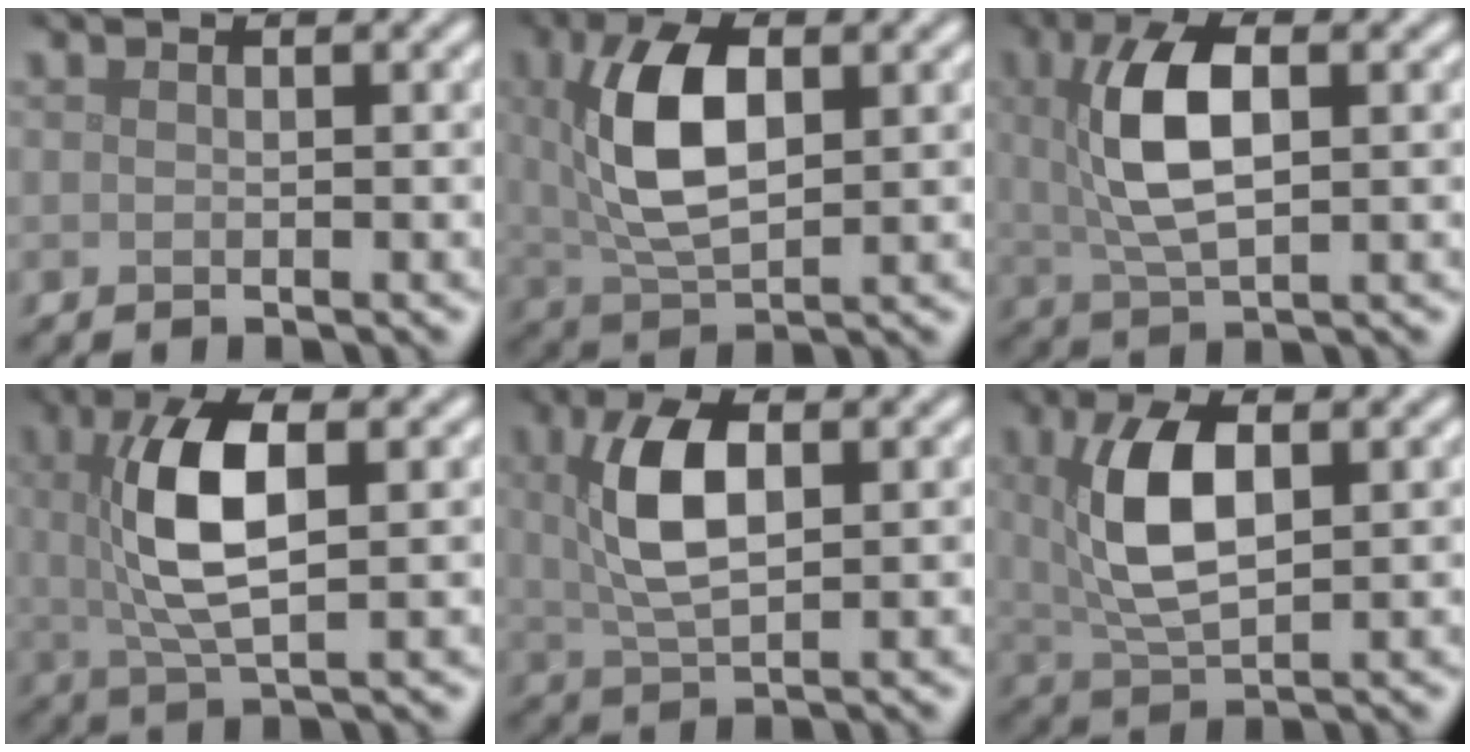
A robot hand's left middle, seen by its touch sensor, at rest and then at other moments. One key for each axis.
{"total": 7.4, "fx": 1.5, "fy": 3.6, "fz": 6.3, "tx": -0.131, "ty": 0.008, "tz": 0.028}
{"total": 6.5, "fx": 1.2, "fy": 2.8, "fz": 5.8, "tx": -0.120, "ty": 0.008, "tz": 0.022}
{"total": 7.1, "fx": 1.1, "fy": 2.5, "fz": 6.5, "tx": -0.131, "ty": 0.006, "tz": 0.020}
{"total": 5.8, "fx": 1.3, "fy": 2.7, "fz": 5.0, "tx": -0.105, "ty": 0.007, "tz": 0.025}
{"total": 6.4, "fx": 1.4, "fy": 2.9, "fz": 5.6, "tx": -0.116, "ty": 0.005, "tz": 0.028}